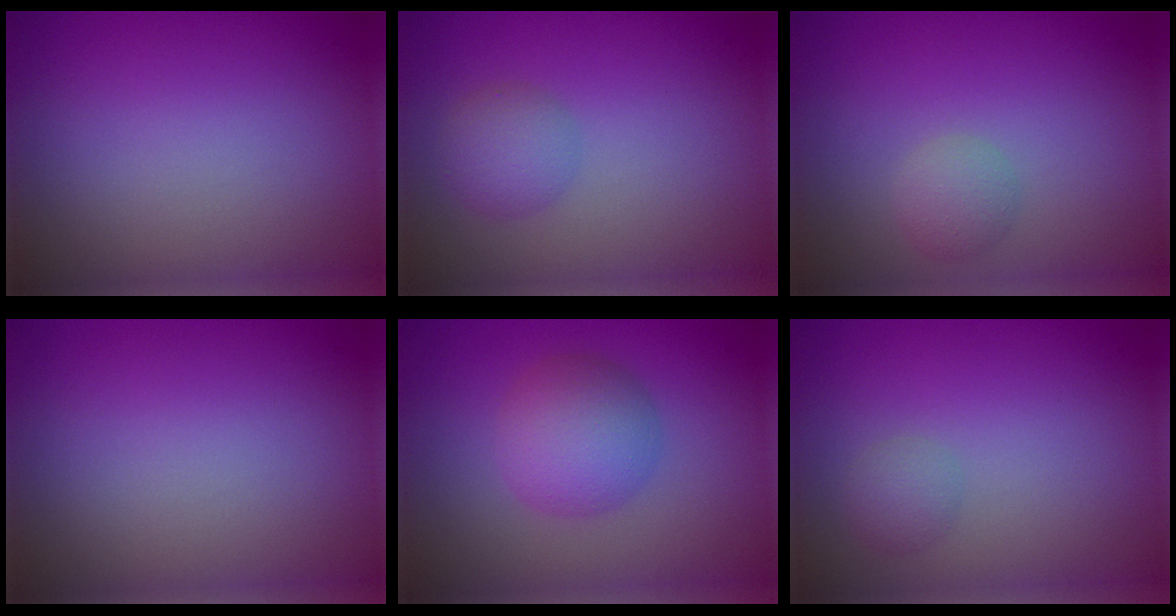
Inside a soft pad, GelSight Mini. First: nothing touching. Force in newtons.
{"total": 2.4, "press": 2.4, "slide": 0.0}
{"total": 1.7, "press": 1.7, "slide": 0.1}
{"total": 0.0}
{"total": 4.7, "press": 4.7, "slide": 0.1}
{"total": 1.4, "press": 1.4, "slide": 0.1}